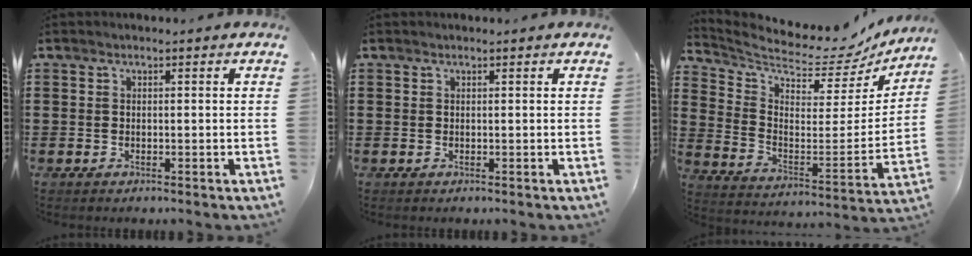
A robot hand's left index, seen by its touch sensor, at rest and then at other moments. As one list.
[{"total": 0.0}, {"total": 5.2, "force": [4.9, 0.7, 1.5], "torque": [-0.061, -0.061, 0.076]}]